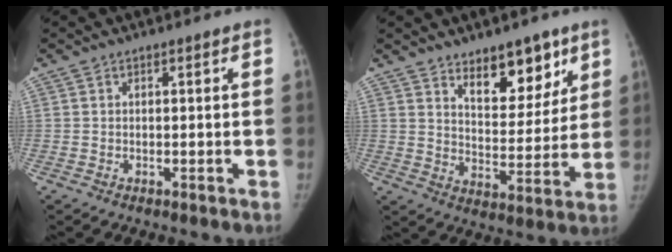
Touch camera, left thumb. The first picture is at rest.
{"total": 12.0, "force": [7.7, 5.9, 7.0], "torque": [-0.057, -0.056, 0.125]}